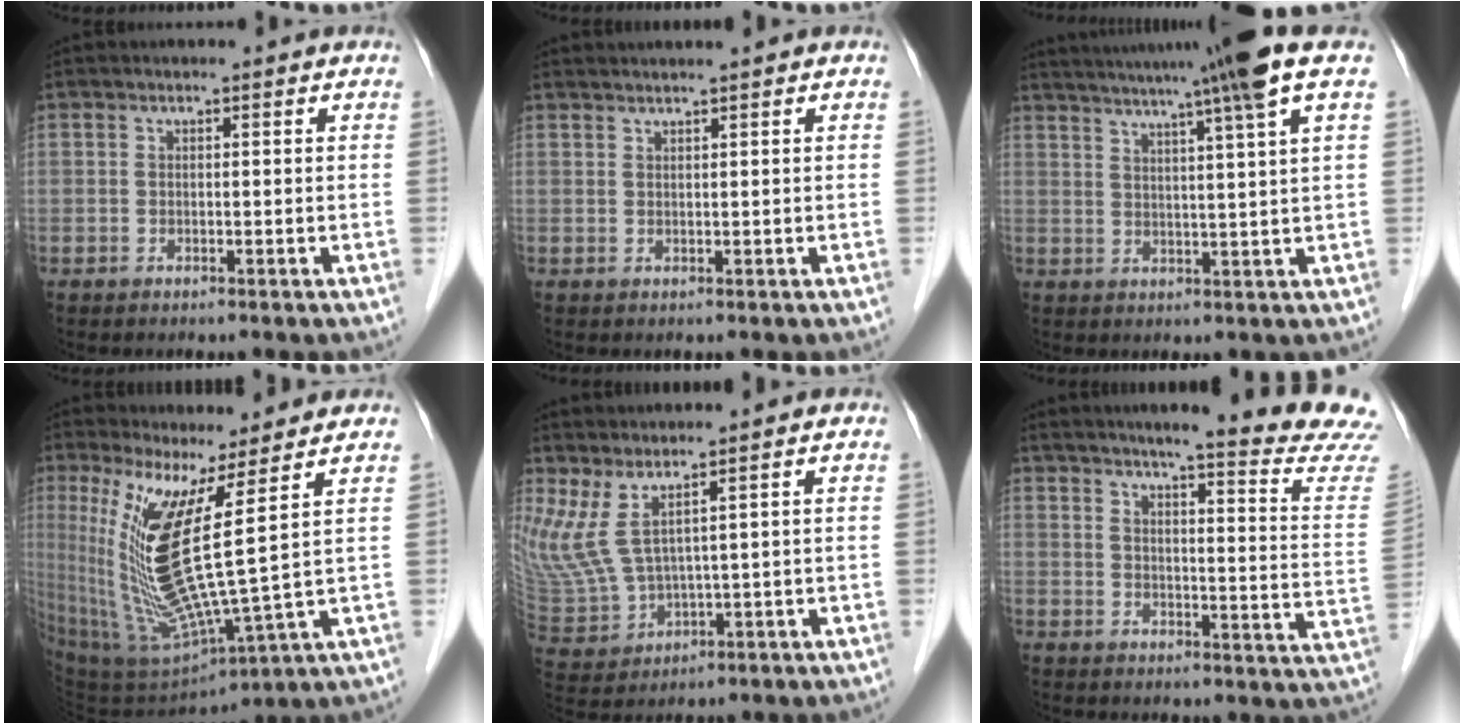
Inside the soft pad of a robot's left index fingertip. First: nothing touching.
{"total": 1.8, "force": [1.6, -0.4, 0.6], "torque": [-0.007, 0.014, 0.034]}
{"total": 14.9, "force": [11.4, -2.8, 9.2], "torque": [-0.151, -0.007, 0.154]}
{"total": 14.2, "force": [4.2, -0.1, 13.6], "torque": [-0.286, -0.034, 0.092]}
{"total": 10.4, "force": [5.1, 3.8, 8.3], "torque": [-0.224, -0.015, 0.124]}
{"total": 19.1, "force": [17.1, -1.8, 8.2], "torque": [-0.115, -0.092, 0.197]}